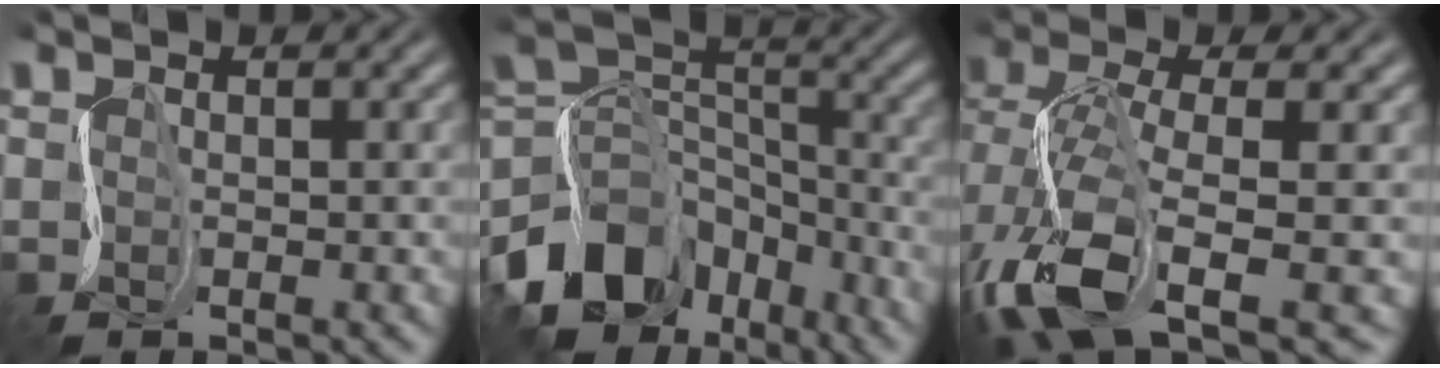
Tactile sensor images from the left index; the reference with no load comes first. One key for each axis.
{"total": 11.0, "fx": -5.5, "fy": 7.4, "fz": 6.1, "tx": -0.111, "ty": 0.006, "tz": -0.109}
{"total": 9.9, "fx": -3.9, "fy": 3.9, "fz": 8.3, "tx": -0.167, "ty": -0.001, "tz": -0.080}